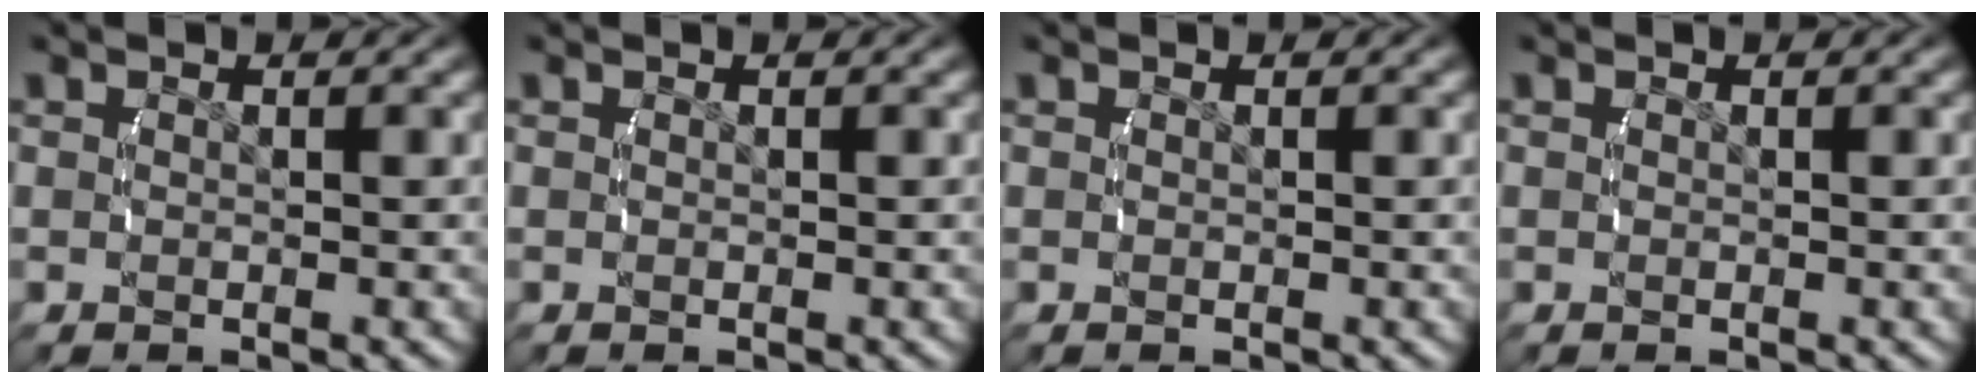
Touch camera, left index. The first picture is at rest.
{"total": 0.0}
{"total": 0.0}
{"total": 0.0}